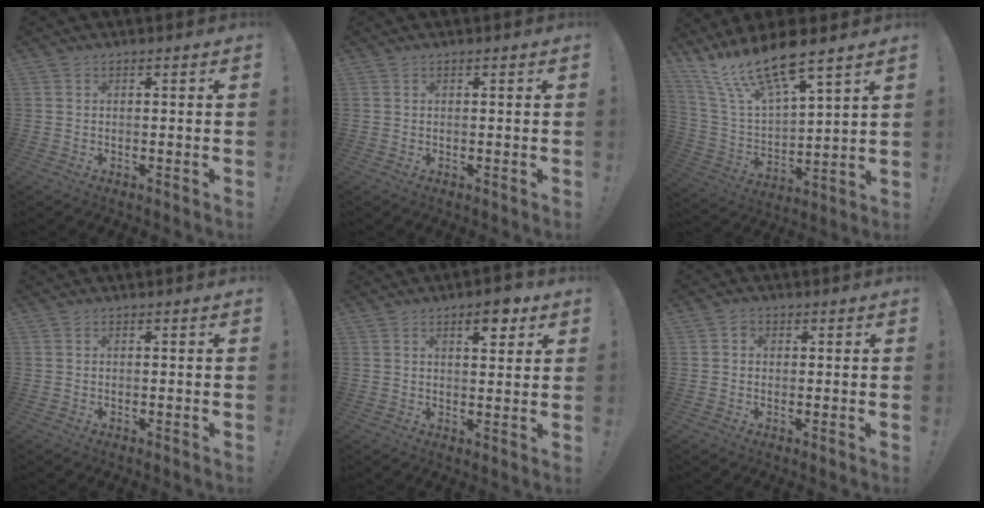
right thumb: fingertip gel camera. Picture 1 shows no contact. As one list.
[{"total": 0.0}, {"total": 15.8, "force": [12.4, 3.8, 9.0], "torque": [-0.181, -0.086, 0.223]}, {"total": 0.0}, {"total": 6.6, "force": [3.9, 2.8, 4.5], "torque": [-0.041, -0.017, 0.059]}, {"total": 2.1, "force": [0.2, 1.9, 0.9], "torque": [-0.009, 0.001, 0.001]}]